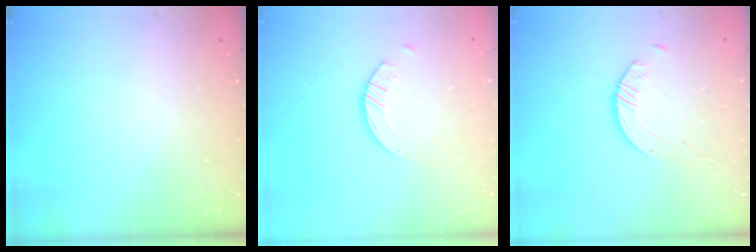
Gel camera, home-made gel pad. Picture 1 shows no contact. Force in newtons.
{"total": 2.6, "press": 2.5, "slide": 0.3}
{"total": 3.0, "press": 3.0, "slide": 0.2}